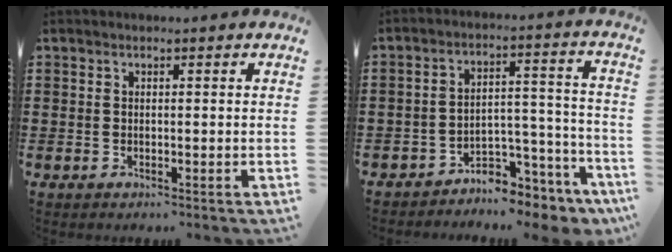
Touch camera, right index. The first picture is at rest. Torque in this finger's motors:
{"motor_torque": [0.79, -0.78, 0.34, 0.00]}